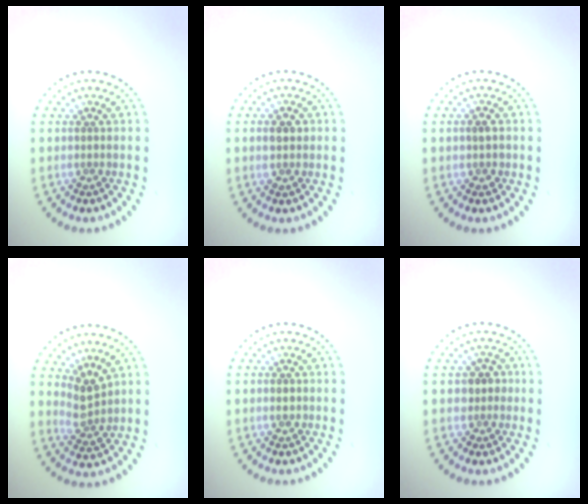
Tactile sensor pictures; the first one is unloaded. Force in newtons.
{"total": 1.8, "press": 1.8, "slide": 0.2}
{"total": 1.3, "press": 1.3, "slide": 0.2}
{"total": 2.6, "press": 2.0, "slide": 1.6}
{"total": 1.1, "press": 1.1, "slide": 0.2}
{"total": 1.9, "press": 1.7, "slide": 0.9}